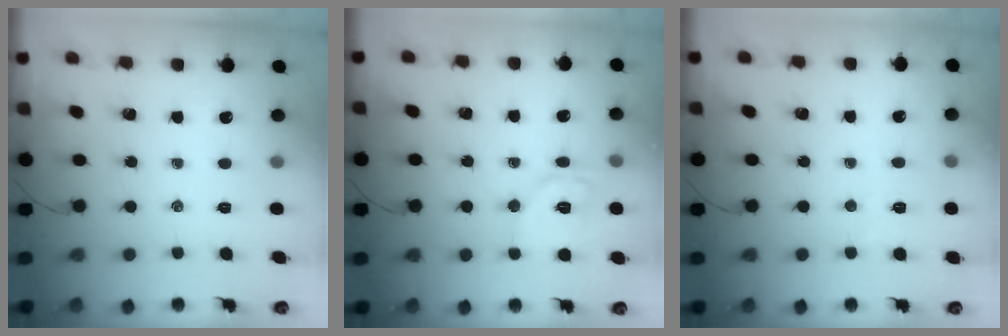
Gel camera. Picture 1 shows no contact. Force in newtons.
{"total": 9.8, "press": 9.8, "slide": 0.4}
{"total": 2.4, "press": 2.3, "slide": 0.6}